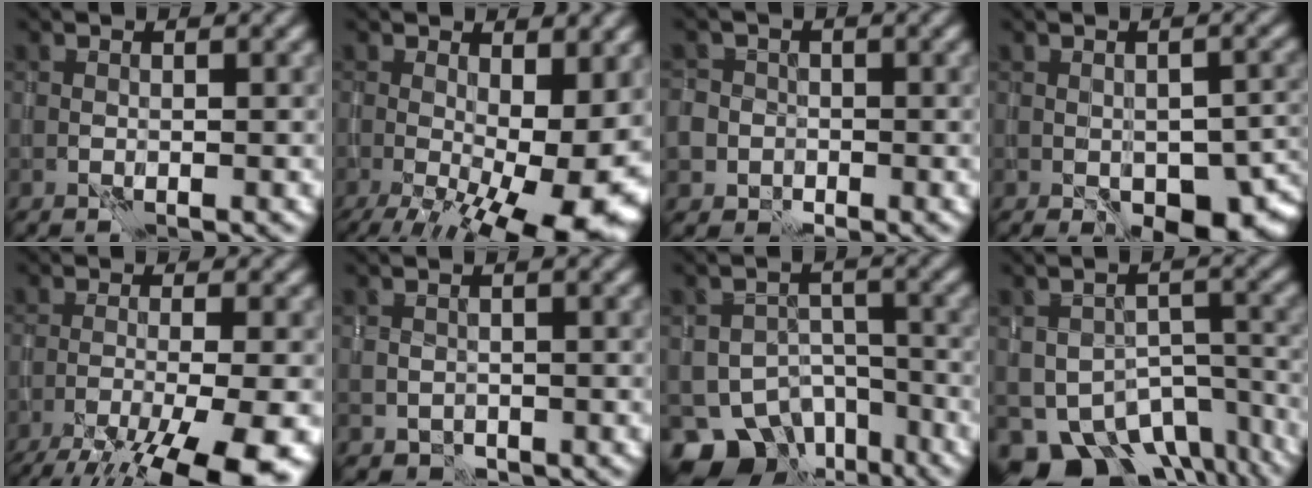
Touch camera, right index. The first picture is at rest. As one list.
[{"total": 13.8, "force": [-3.0, 5.6, 12.3], "torque": [-0.173, -0.029, -0.025]}, {"total": 6.7, "force": [-2.1, 6.2, 1.4], "torque": [-0.035, -0.007, -0.070]}, {"total": 7.5, "force": [-2.9, 4.0, 5.7], "torque": [-0.072, -0.015, -0.029]}, {"total": 11.1, "force": [-6.8, 2.1, 8.5], "torque": [-0.129, -0.015, -0.102]}, {"total": 1.0, "force": [0.0, 0.9, 0.4], "torque": [-0.009, -0.003, 0.004]}, {"total": 8.5, "force": [-6.1, 5.3, 2.5], "torque": [-0.020, -0.011, -0.091]}, {"total": 11.2, "force": [-8.2, 6.5, 4.1], "torque": [-0.054, -0.013, -0.101]}]